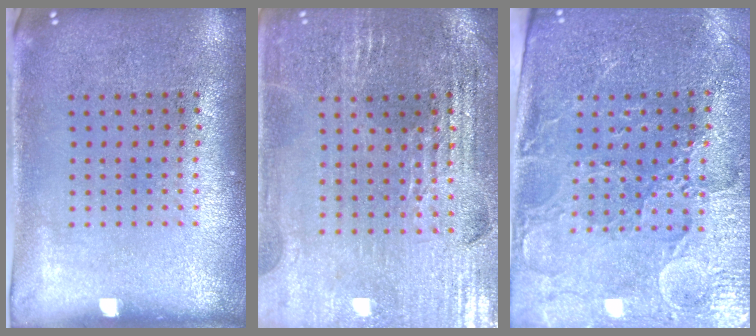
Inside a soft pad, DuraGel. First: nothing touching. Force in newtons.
{"total": 2.9, "press": 2.8, "slide": 0.5}
{"total": 3.4, "press": 3.3, "slide": 0.9}